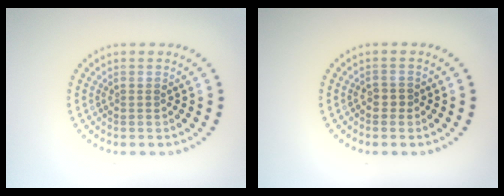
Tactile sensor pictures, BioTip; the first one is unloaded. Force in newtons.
{"total": 0.7, "press": 0.5, "slide": 0.4}